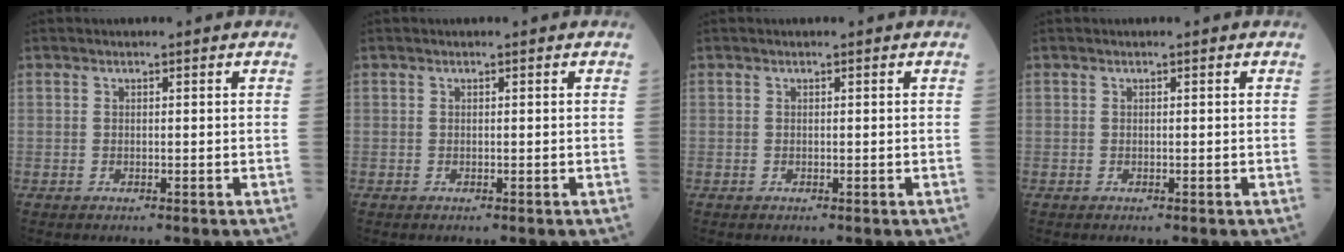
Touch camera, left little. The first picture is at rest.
{"total": 0.0}
{"total": 0.0}
{"total": 0.0}